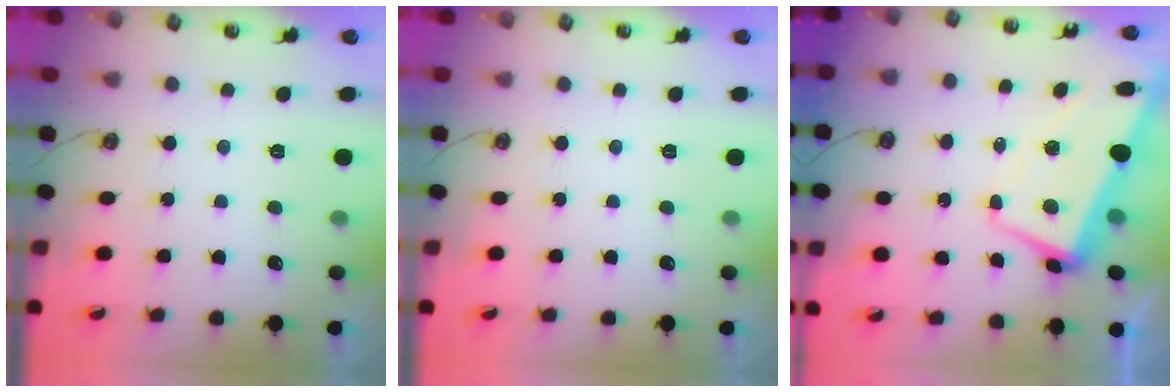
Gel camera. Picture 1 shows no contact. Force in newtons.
{"total": 0.0}
{"total": 1.2, "press": 0.4, "slide": 1.1}